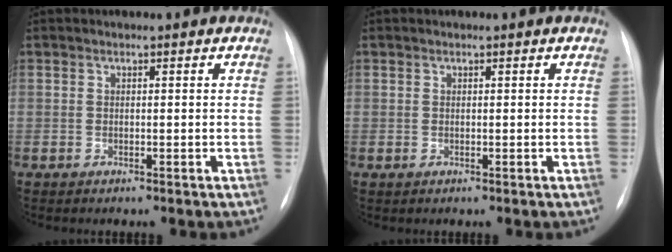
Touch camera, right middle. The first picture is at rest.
{"total": 0.0}